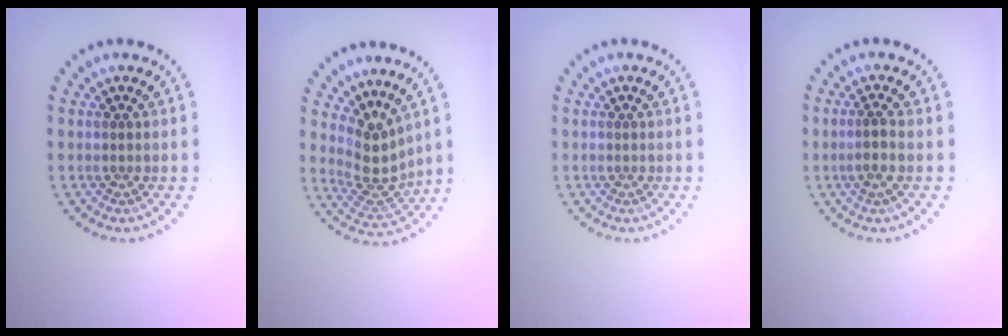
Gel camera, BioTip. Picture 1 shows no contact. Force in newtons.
{"total": 3.4, "press": 2.7, "slide": 2.1}
{"total": 0.0}
{"total": 1.7, "press": 1.3, "slide": 1.1}